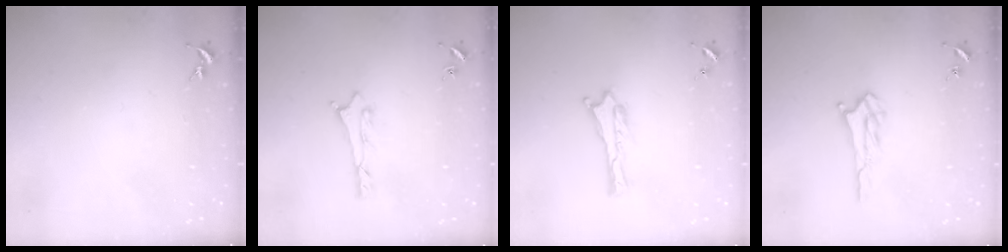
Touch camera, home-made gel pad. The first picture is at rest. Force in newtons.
{"total": 0.8, "press": 0.8, "slide": 0.2}
{"total": 0.0}
{"total": 1.7, "press": 1.7, "slide": 0.2}